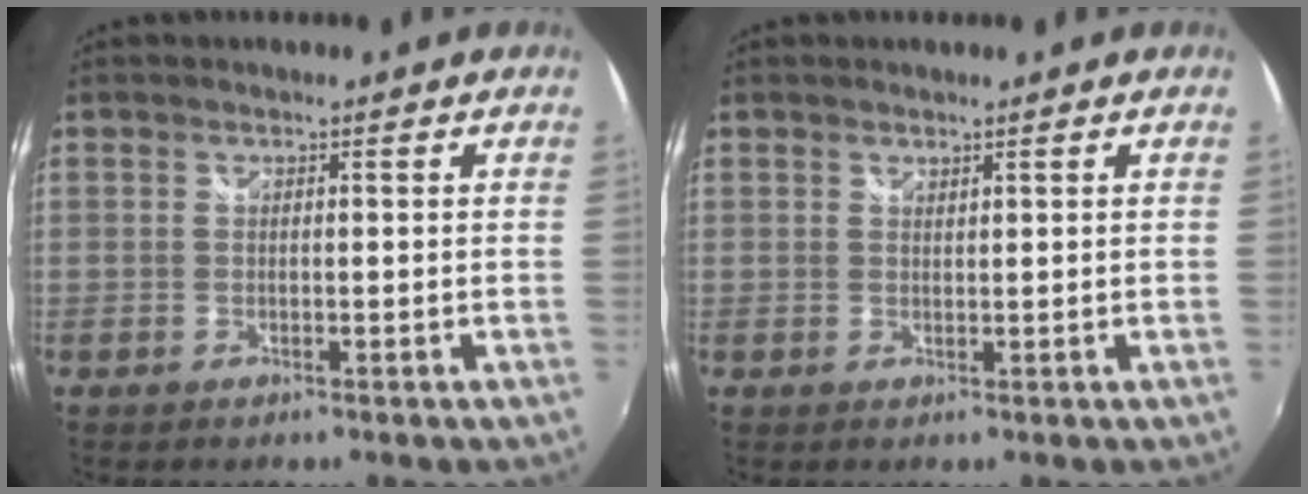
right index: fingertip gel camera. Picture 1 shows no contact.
{"total": 0.7, "force": [0.7, 0.1, 0.1], "torque": [-0.001, 0.001, 0.012]}